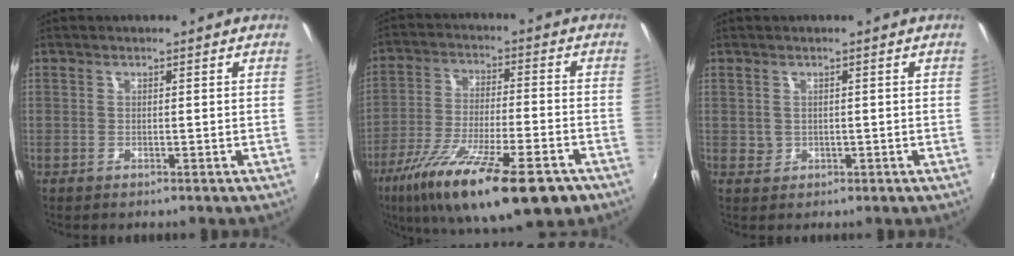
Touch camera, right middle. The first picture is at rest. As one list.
[{"total": 21.5, "force": [-13.3, 5.2, 16.1], "torque": [-0.293, -0.061, -0.219]}, {"total": 1.4, "force": [0.2, 1.3, 0.3], "torque": [0.001, 0.002, 0.004]}]